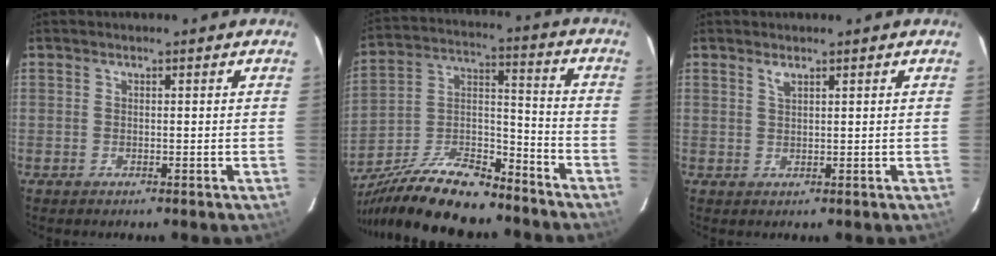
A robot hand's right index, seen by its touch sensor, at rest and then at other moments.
{"total": 19.9, "force": [-15.3, 6.8, 10.8], "torque": [-0.220, 0.003, -0.262]}
{"total": 1.2, "force": [0.9, 0.3, 0.8], "torque": [-0.015, 0.002, 0.016]}